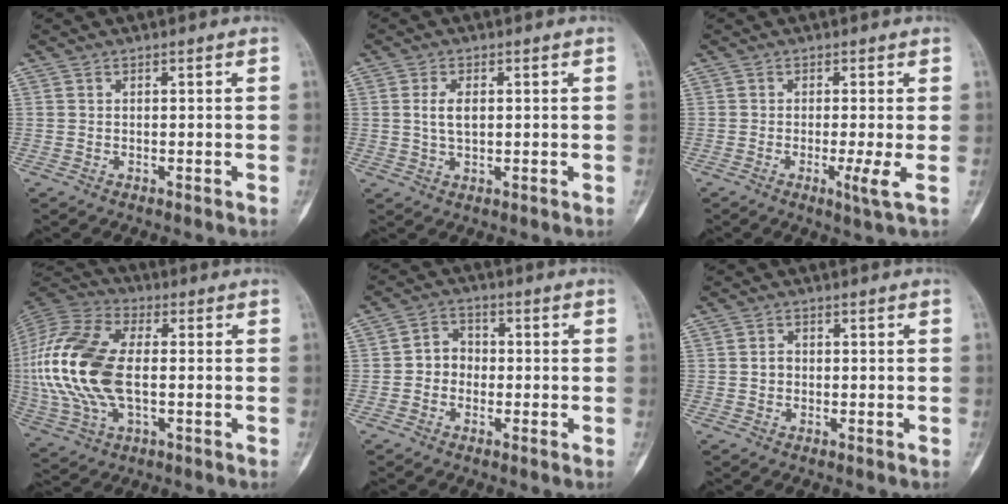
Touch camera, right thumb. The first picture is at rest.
{"total": 3.4, "force": [0.6, 1.6, 2.9], "torque": [-0.061, -0.001, 0.012]}
{"total": 3.1, "force": [-0.7, -0.3, 3.0], "torque": [-0.066, -0.011, -0.013]}
{"total": 21.2, "force": [-0.3, 11.1, 18.0], "torque": [-0.412, 0.010, -0.007]}
{"total": 4.1, "force": [-0.7, 3.5, 2.0], "torque": [-0.012, 0.018, -0.027]}
{"total": 1.3, "force": [-0.1, 1.1, 0.6], "torque": [-0.003, 0.005, -0.003]}